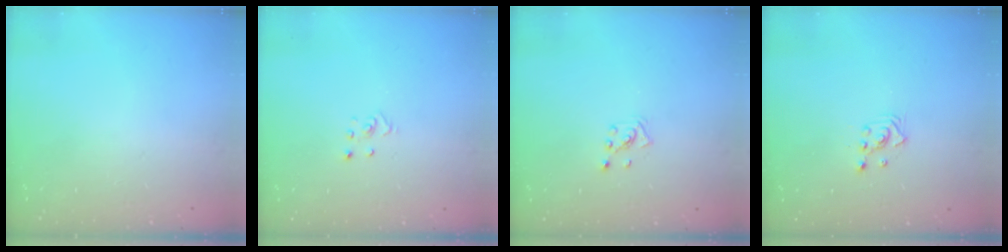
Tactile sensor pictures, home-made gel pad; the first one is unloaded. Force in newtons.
{"total": 2.3, "press": 2.3, "slide": 0.2}
{"total": 2.1, "press": 2.0, "slide": 0.3}
{"total": 2.5, "press": 2.5, "slide": 0.3}